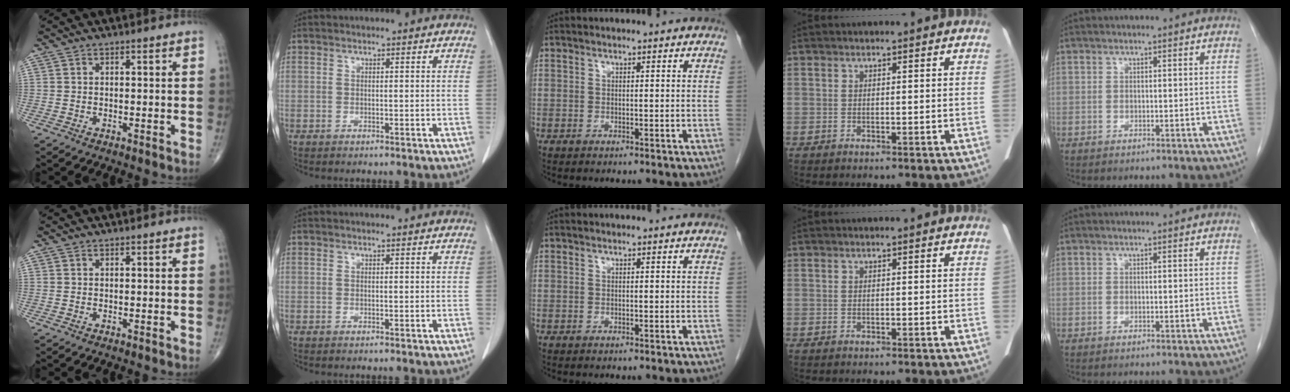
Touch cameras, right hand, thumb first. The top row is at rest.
{}